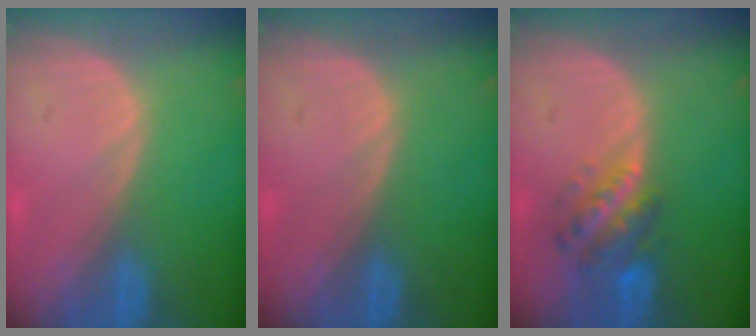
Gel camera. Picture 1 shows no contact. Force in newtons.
{"total": 0.0}
{"total": 5.9, "press": 5.7, "slide": 1.2}